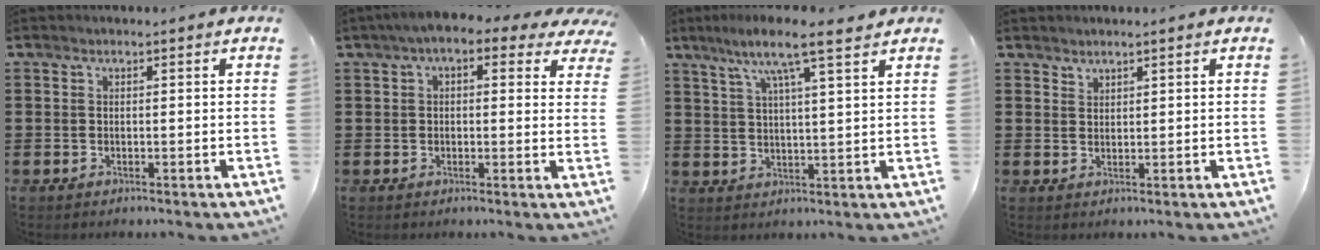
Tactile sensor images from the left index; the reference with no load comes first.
{"total": 4.4, "force": [2.4, 1.6, 3.3], "torque": [-0.071, 0.004, 0.039]}
{"total": 7.9, "force": [5.7, 0.4, 5.5], "torque": [-0.115, -0.013, 0.095]}
{"total": 1.5, "force": [1.5, 0.3, 0.0], "torque": [-0.003, 0.000, 0.030]}